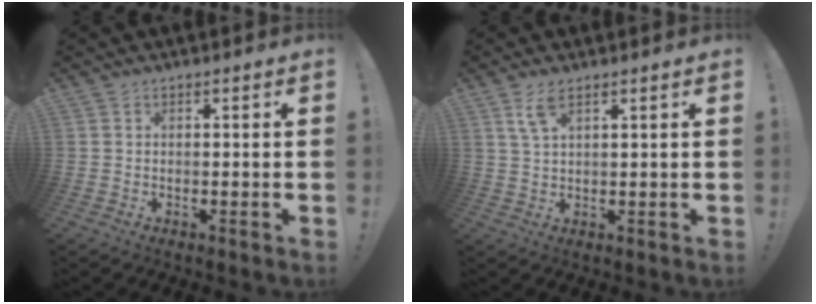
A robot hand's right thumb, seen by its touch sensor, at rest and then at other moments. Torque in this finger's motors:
{"motor_torque": [-0.06, 0.07, 0.35, 0.38, 0.08]}